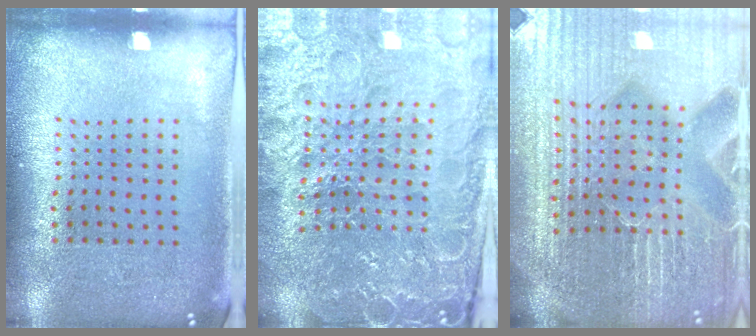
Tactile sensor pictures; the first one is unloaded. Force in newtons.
{"total": 4.9, "press": 4.7, "slide": 1.4}
{"total": 6.3, "press": 5.6, "slide": 2.9}